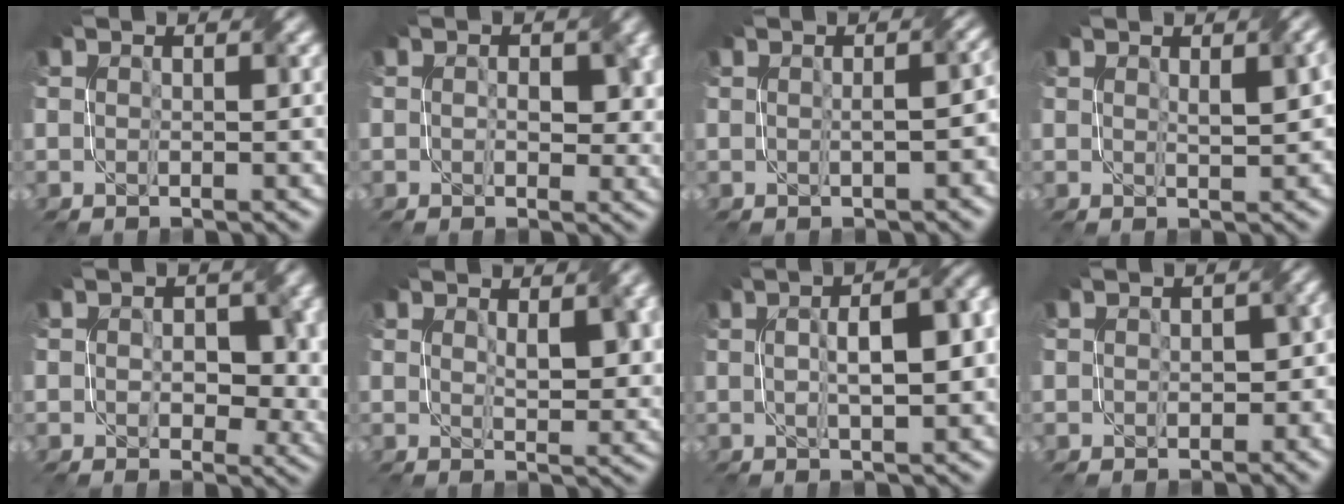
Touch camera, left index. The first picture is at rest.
{"total": 3.1, "force": [0.3, 2.1, 2.3], "torque": [-0.027, 0.000, 0.009]}
{"total": 2.6, "force": [-0.3, 1.0, 2.4], "torque": [-0.026, 0.008, 0.008]}
{"total": 2.4, "force": [0.9, 0.6, 2.1], "torque": [-0.027, 0.009, 0.023]}
{"total": 5.0, "force": [0.7, 3.5, 3.6], "torque": [-0.030, -0.001, 0.020]}
{"total": 2.9, "force": [1.4, 1.0, 2.4], "torque": [-0.038, 0.001, 0.034]}
{"total": 7.6, "force": [1.3, 2.6, 7.1], "torque": [-0.077, 0.031, 0.019]}
{"total": 3.1, "force": [-0.6, 2.5, 1.7], "torque": [0.007, 0.008, 0.007]}